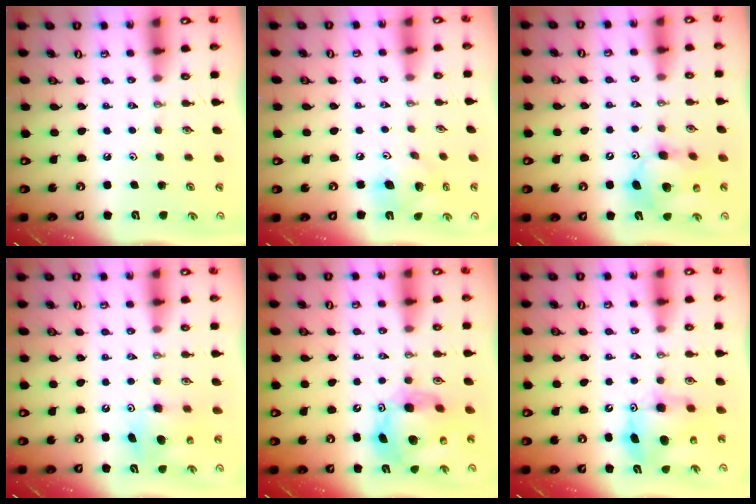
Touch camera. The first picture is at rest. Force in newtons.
{"total": 11.9, "press": 11.6, "slide": 2.6}
{"total": 12.9, "press": 12.6, "slide": 2.9}
{"total": 7.9, "press": 7.9, "slide": 0.8}
{"total": 14.7, "press": 14.6, "slide": 1.6}
{"total": 9.7, "press": 9.7, "slide": 0.6}